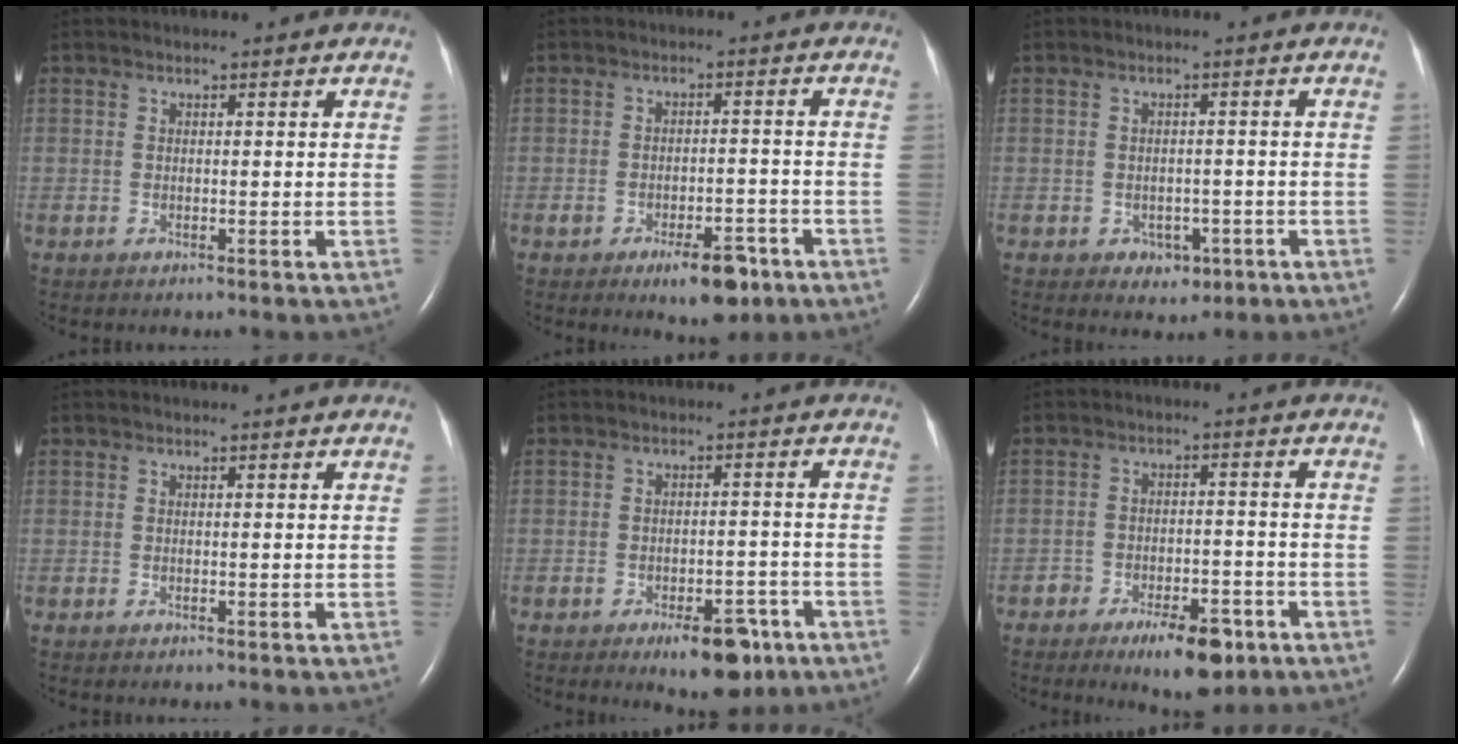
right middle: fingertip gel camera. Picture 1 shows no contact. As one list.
[{"total": 6.7, "force": [-4.1, 2.6, 4.6], "torque": [-0.066, -0.001, -0.056]}, {"total": 3.2, "force": [-1.4, 2.4, 1.5], "torque": [-0.011, 0.007, -0.007]}, {"total": 0.0}, {"total": 7.8, "force": [-4.6, 3.3, 5.3], "torque": [-0.066, 0.003, -0.060]}, {"total": 8.1, "force": [-5.0, 3.2, 5.5], "torque": [-0.081, 0.000, -0.073]}]